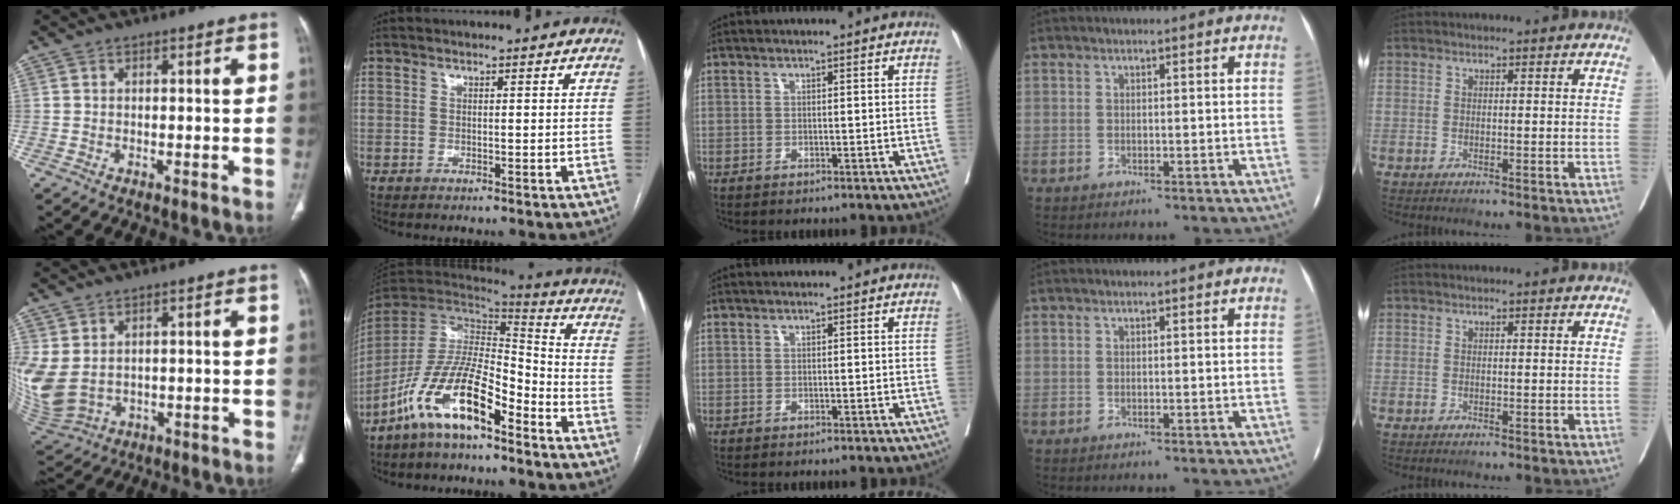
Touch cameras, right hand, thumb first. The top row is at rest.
{"thumb": {"total": 11.0, "force": [1.4, 8.1, 7.4], "torque": [-0.187, -0.006, 0.057]}, "index": {"total": 14.1, "force": [-8.7, 4.0, 10.5], "torque": [-0.204, 0.008, -0.162]}}